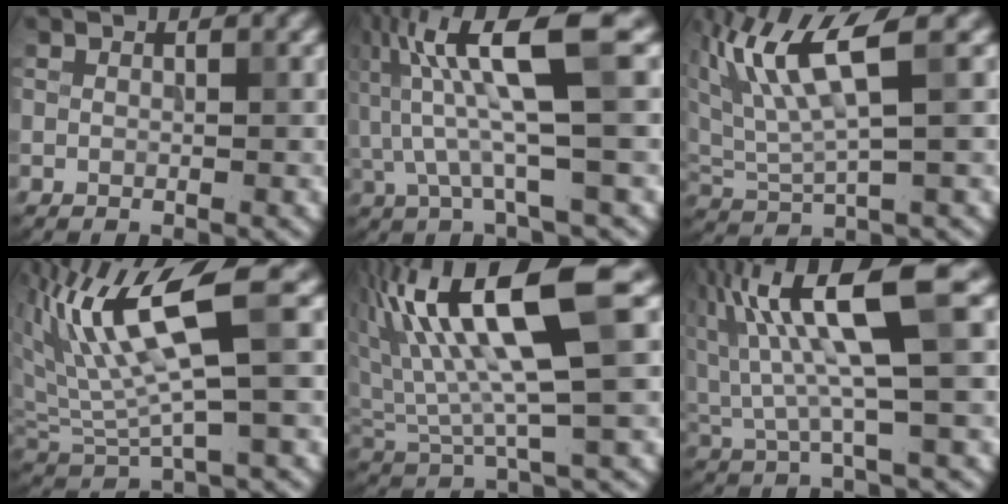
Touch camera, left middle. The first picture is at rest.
{"total": 8.7, "force": [1.1, 1.6, 8.5], "torque": [-0.163, 0.016, 0.021]}
{"total": 7.1, "force": [3.2, 1.7, 6.1], "torque": [-0.134, 0.006, 0.064]}
{"total": 8.5, "force": [2.8, 2.1, 7.7], "torque": [-0.157, -0.004, 0.059]}
{"total": 11.6, "force": [4.1, 2.7, 10.6], "torque": [-0.198, 0.015, 0.082]}
{"total": 10.0, "force": [2.6, 2.0, 9.5], "torque": [-0.187, 0.013, 0.052]}